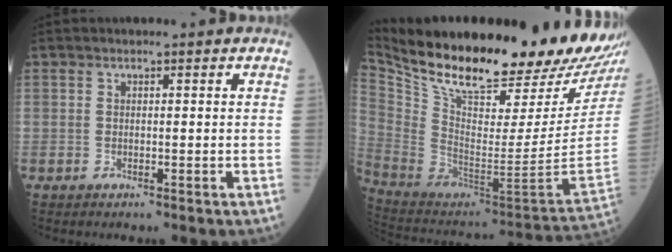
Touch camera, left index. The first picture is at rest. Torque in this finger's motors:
{"motor_torque": [0.25, -0.99, 0.79, 0.21]}